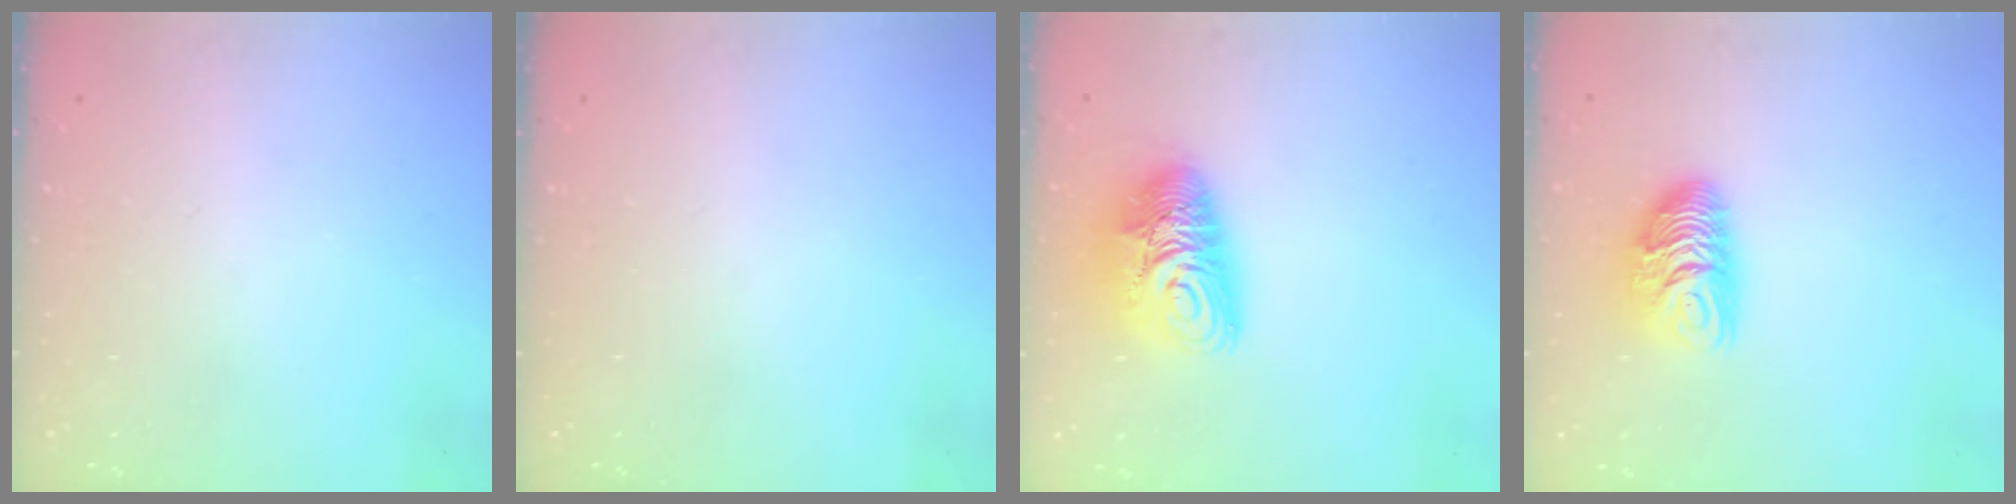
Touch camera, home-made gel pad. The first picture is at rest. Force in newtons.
{"total": 0.0}
{"total": 11.8, "press": 11.8, "slide": 1.3}
{"total": 9.2, "press": 9.2, "slide": 0.3}